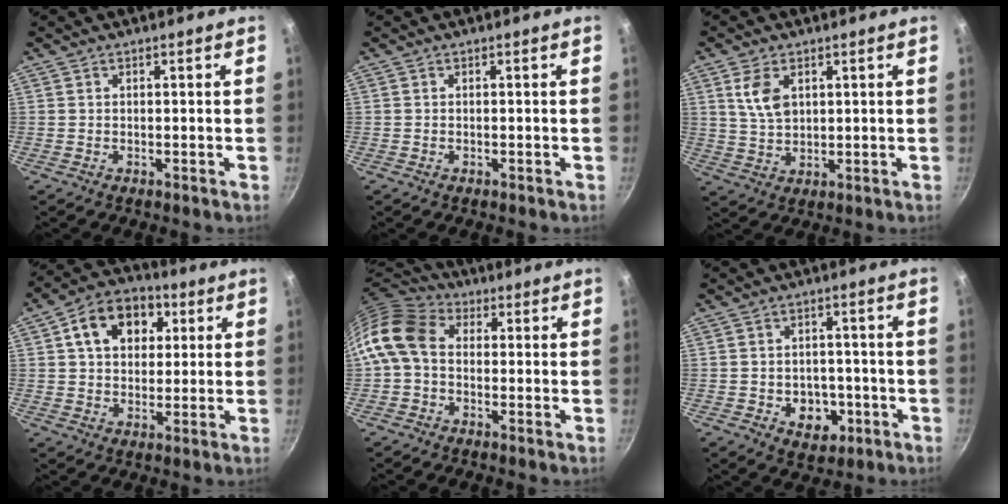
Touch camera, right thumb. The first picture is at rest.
{"total": 0.0}
{"total": 6.4, "force": [2.4, 3.9, 4.5], "torque": [-0.077, -0.011, 0.050]}
{"total": 12.8, "force": [4.1, 9.3, 7.7], "torque": [-0.096, 0.012, 0.052]}
{"total": 11.4, "force": [0.2, 8.5, 7.6], "torque": [-0.137, 0.029, -0.019]}
{"total": 7.5, "force": [-2.4, 5.7, 4.3], "torque": [-0.033, 0.012, -0.026]}